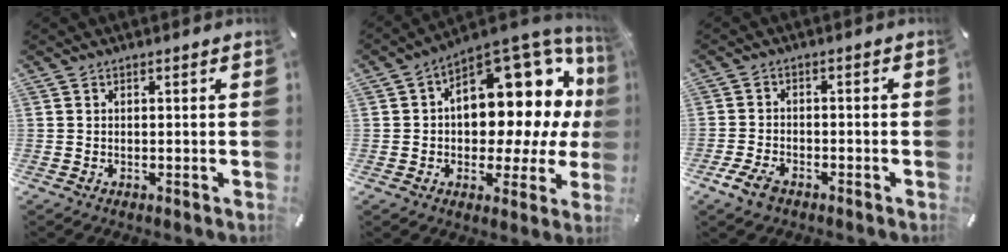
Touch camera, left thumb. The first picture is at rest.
{"total": 15.9, "force": [6.5, 9.9, 10.6], "torque": [-0.121, -0.081, 0.106]}
{"total": 4.9, "force": [-3.1, 2.7, 2.7], "torque": [-0.066, 0.012, -0.061]}